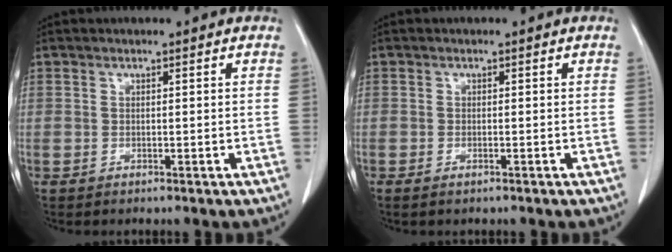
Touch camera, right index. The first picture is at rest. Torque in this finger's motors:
{"motor_torque": [-0.05, 0.03, 0.12, 0.03]}